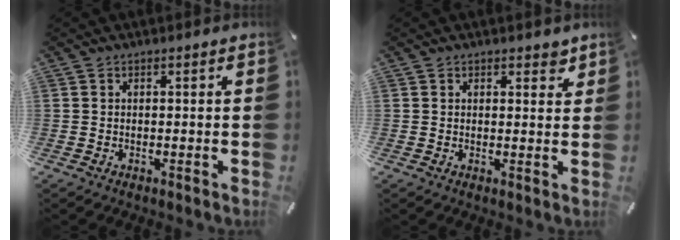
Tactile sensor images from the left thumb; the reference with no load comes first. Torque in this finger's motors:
{"motor_torque": [-0.04, -0.64, -0.05, 0.21, 0.02]}